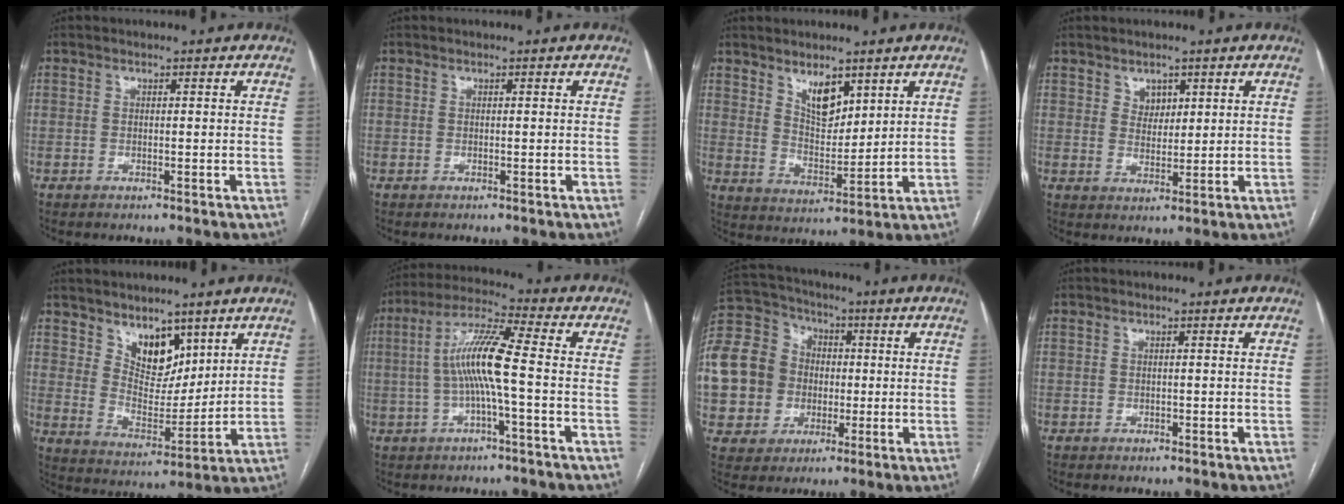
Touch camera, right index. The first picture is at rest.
{"total": 0.0}
{"total": 6.4, "force": [4.0, 2.9, 4.0], "torque": [-0.072, -0.009, 0.080]}
{"total": 3.2, "force": [1.7, 2.3, 1.5], "torque": [-0.022, 0.001, 0.035]}
{"total": 8.4, "force": [5.4, 4.5, 4.6], "torque": [-0.074, -0.005, 0.106]}
{"total": 9.7, "force": [-1.0, 0.3, 9.6], "torque": [-0.190, 0.022, -0.024]}
{"total": 22.1, "force": [-1.5, 20.0, 9.2], "torque": [-0.285, 0.060, -0.015]}
{"total": 0.0}